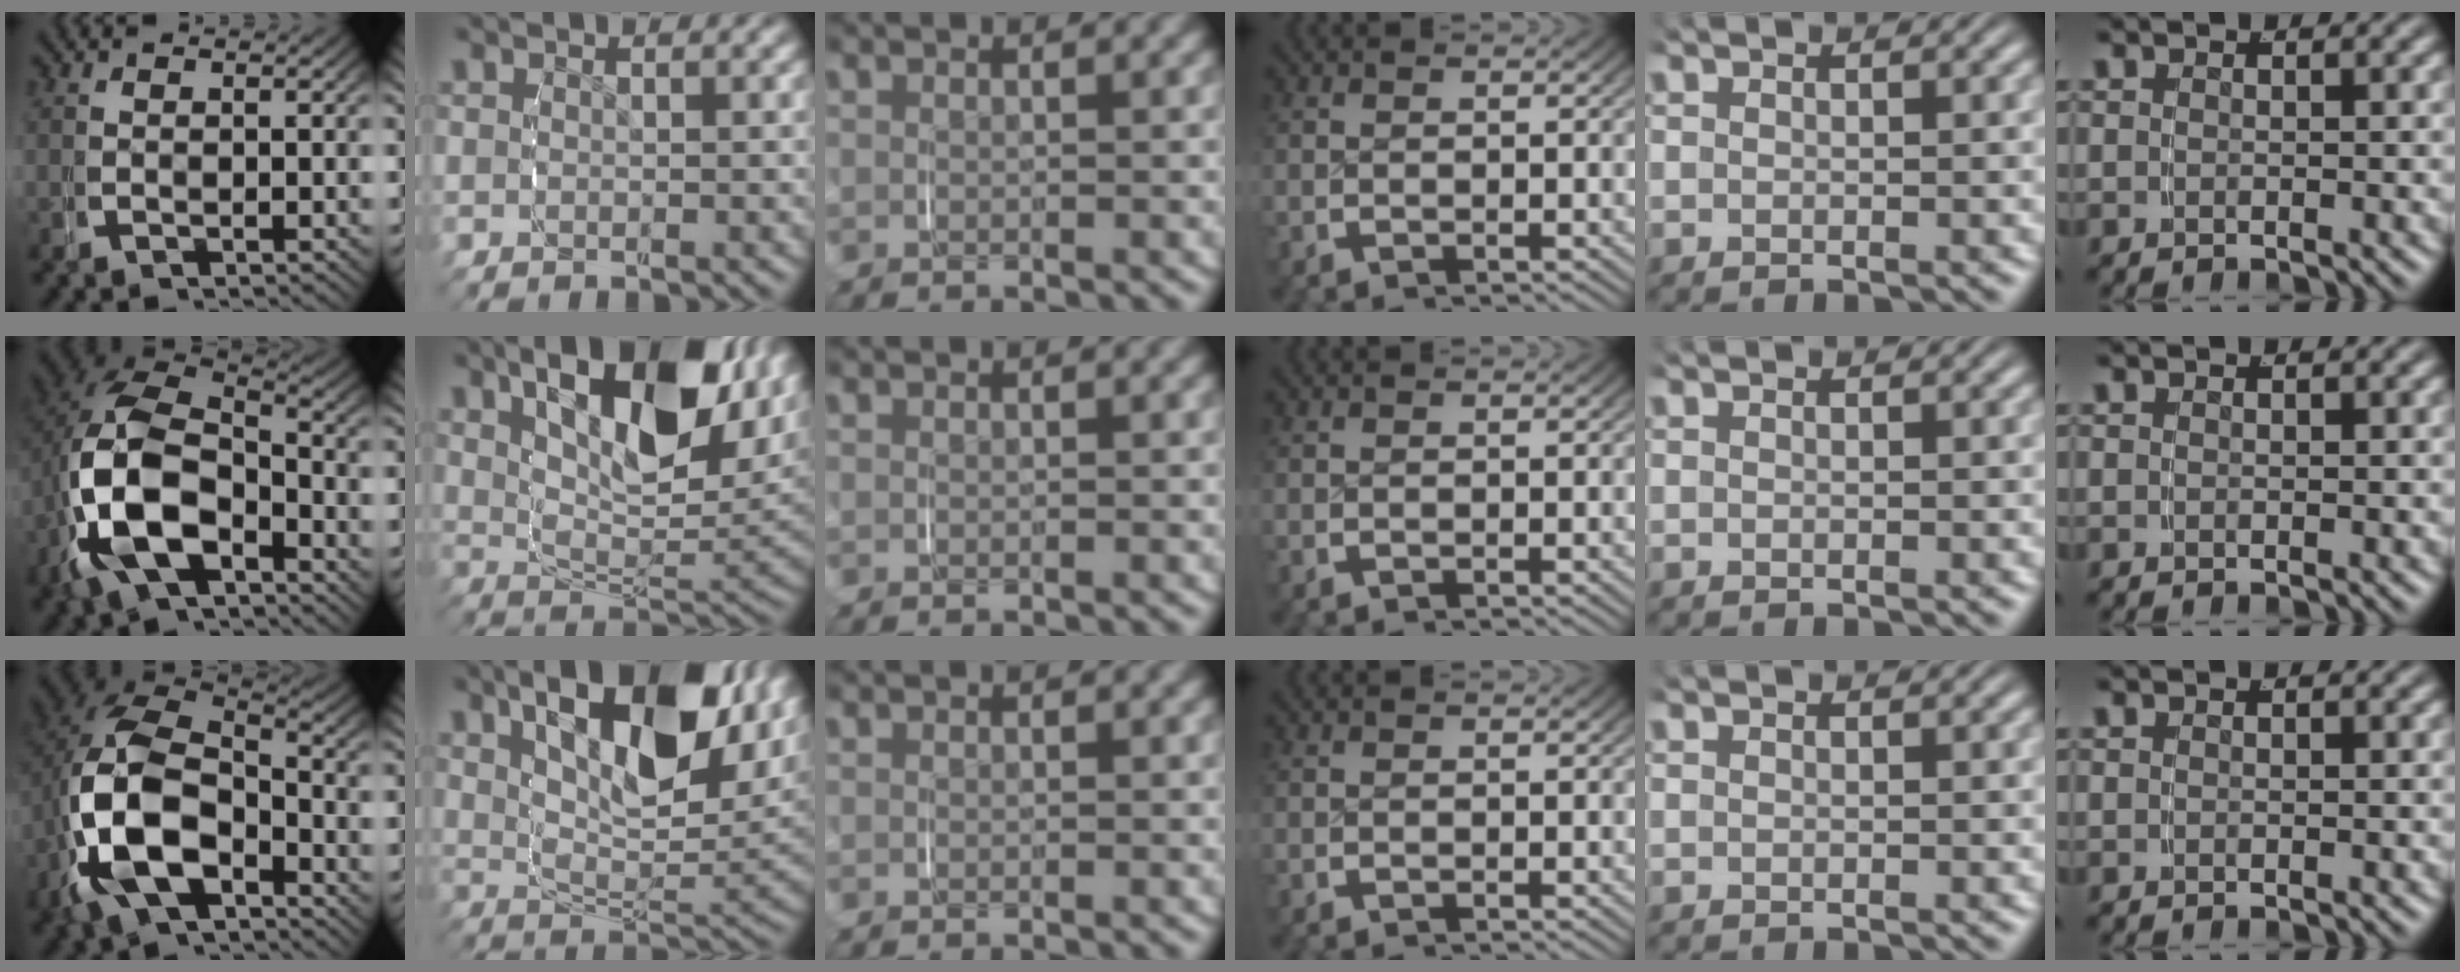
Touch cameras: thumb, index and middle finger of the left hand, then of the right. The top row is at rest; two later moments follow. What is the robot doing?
{"motion": "grasp_and_lifting", "object": "key"}